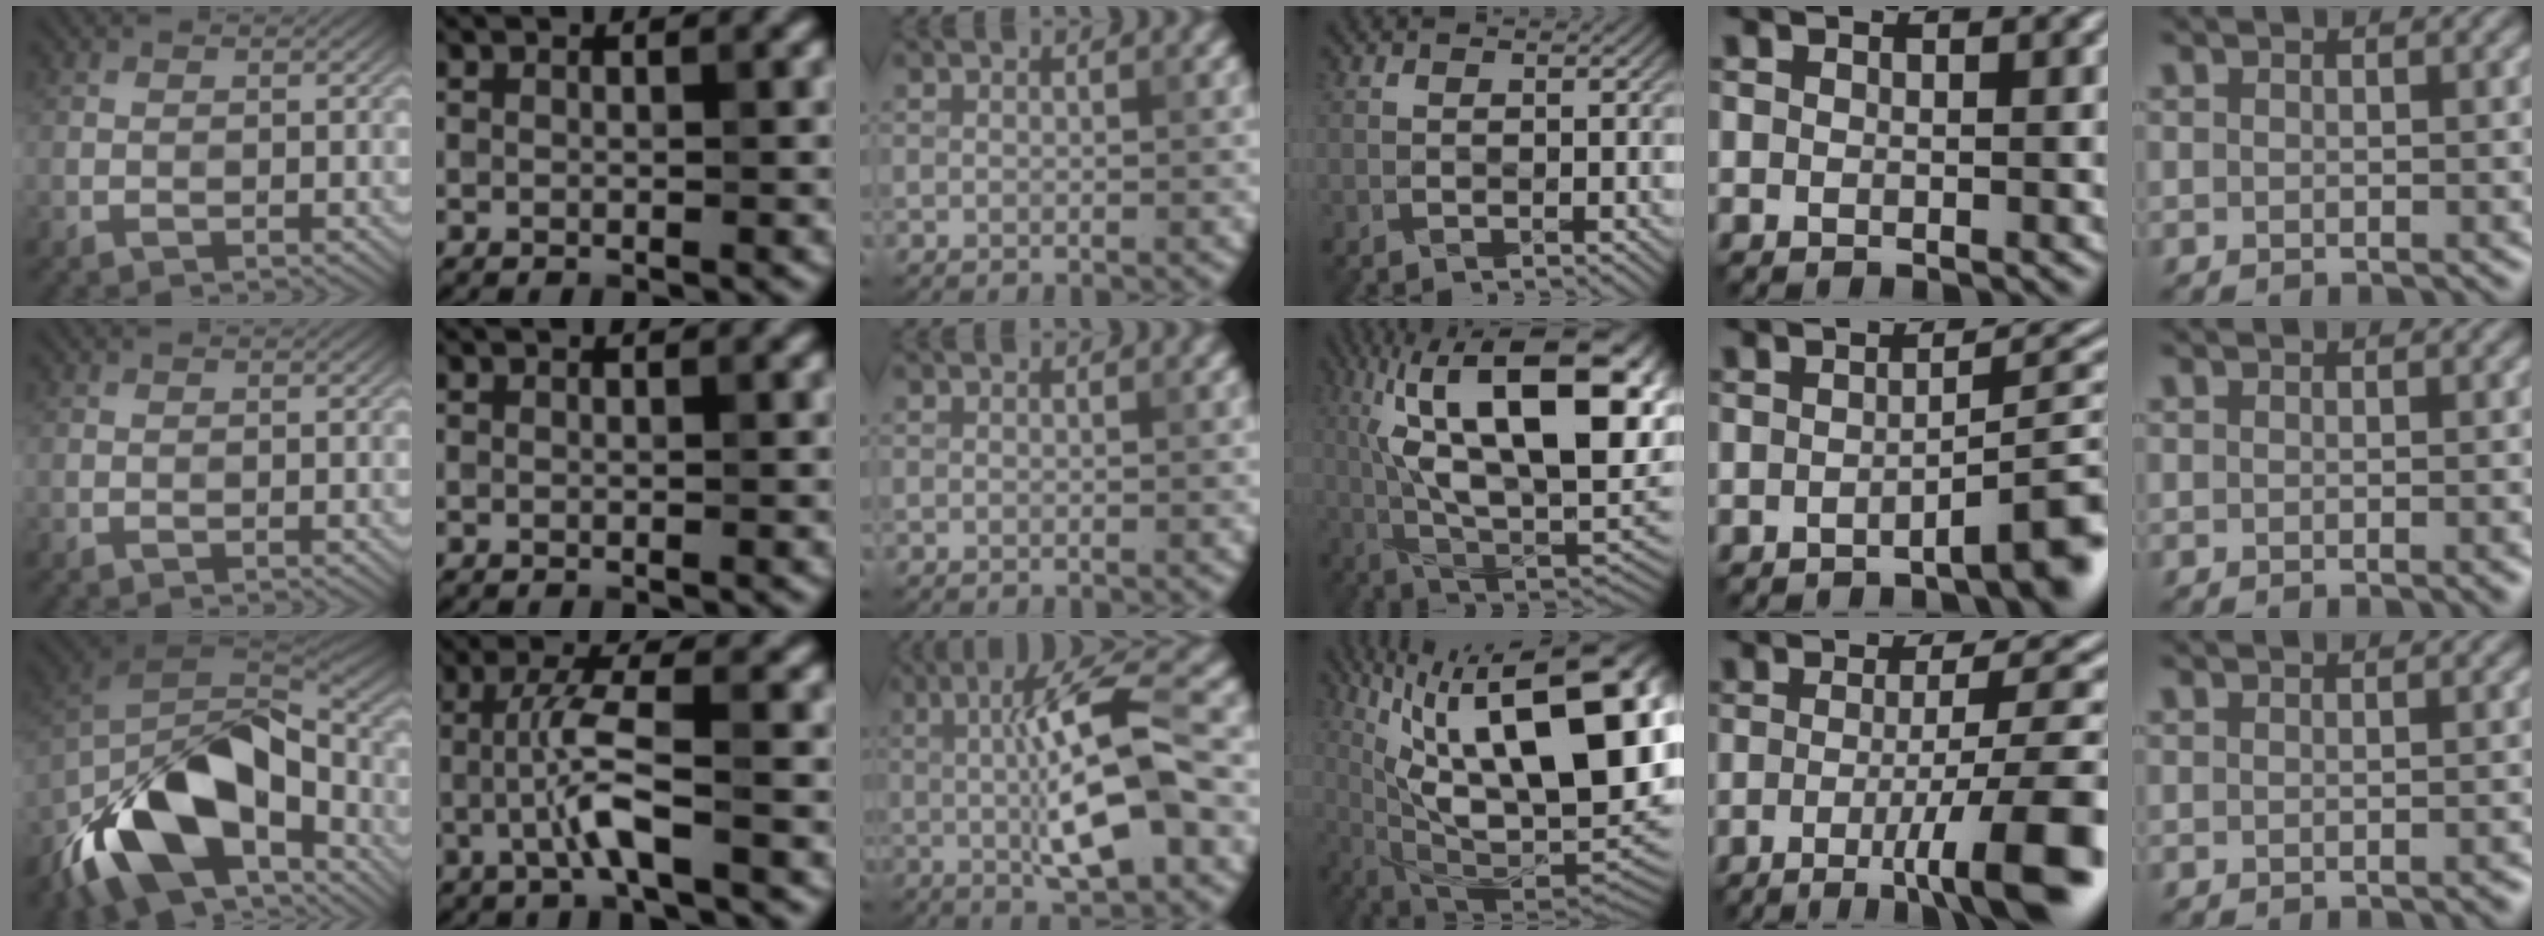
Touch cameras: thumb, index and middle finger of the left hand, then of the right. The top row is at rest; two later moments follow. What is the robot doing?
{"motion": "wrap", "object": "ethernet cable"}